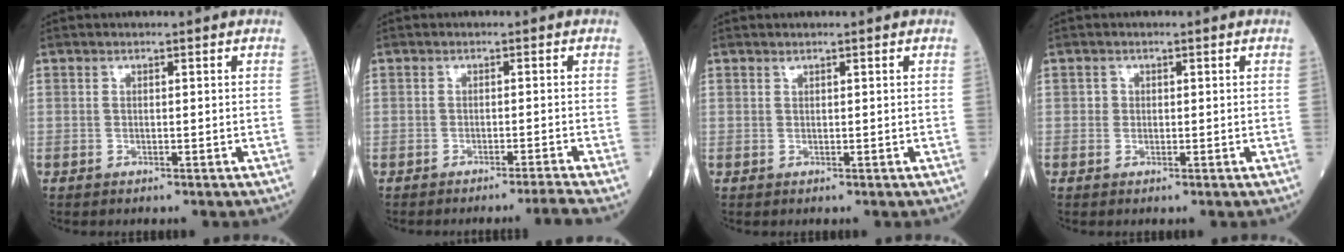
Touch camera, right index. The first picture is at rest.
{"total": 3.9, "force": [-3.2, -2.1, 0.8], "torque": [-0.011, -0.006, -0.047]}
{"total": 0.0}
{"total": 0.9, "force": [0.1, 0.9, 0.1], "torque": [0.002, 0.003, 0.000]}